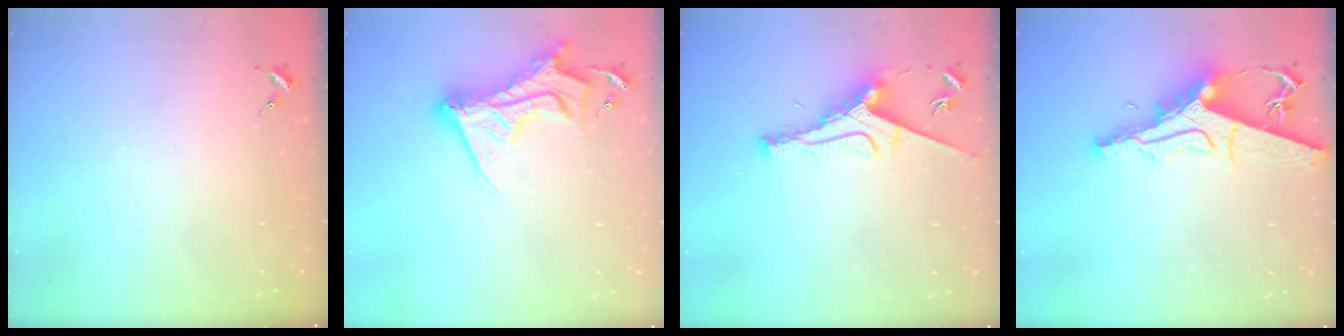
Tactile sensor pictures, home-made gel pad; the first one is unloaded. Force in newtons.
{"total": 16.2, "press": 16.1, "slide": 1.7}
{"total": 9.6, "press": 9.6, "slide": 0.7}
{"total": 13.2, "press": 13.1, "slide": 1.4}